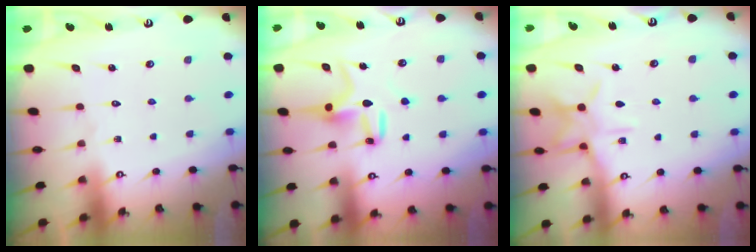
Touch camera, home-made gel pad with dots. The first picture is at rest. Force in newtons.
{"total": 10.6, "press": 10.6, "slide": 0.4}
{"total": 9.0, "press": 9.0, "slide": 0.6}